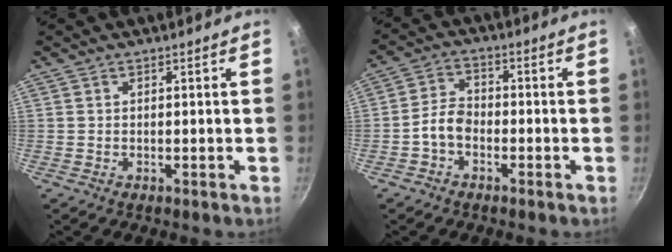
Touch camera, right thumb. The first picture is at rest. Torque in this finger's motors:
{"motor_torque": [0.63, 0.83, 0.62, -0.42, 0.04]}